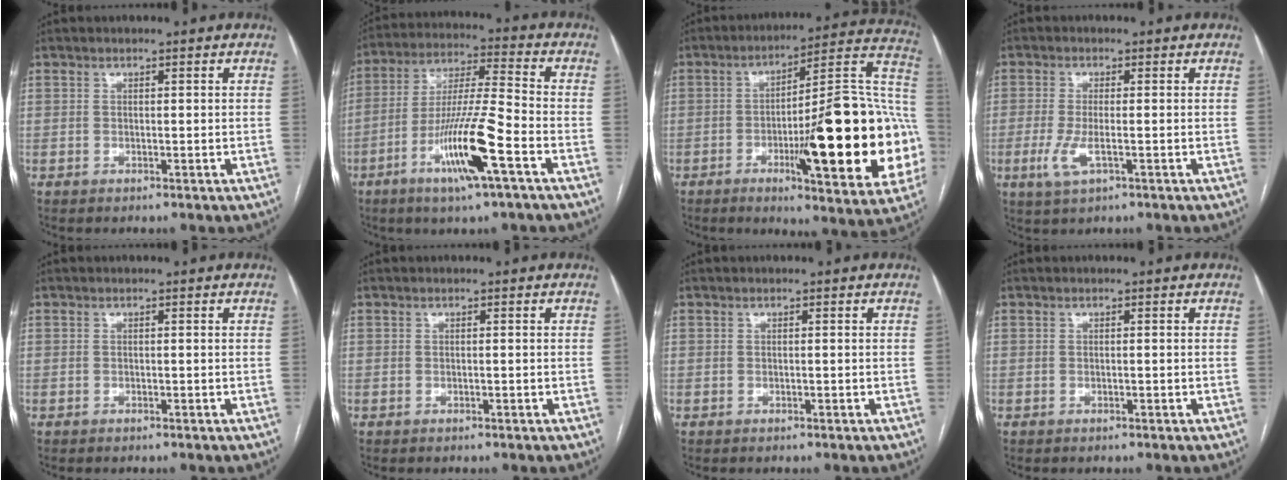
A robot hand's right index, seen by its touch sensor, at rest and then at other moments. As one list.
[{"total": 13.8, "force": [-6.2, 0.2, 12.3], "torque": [-0.241, -0.011, -0.114]}, {"total": 27.1, "force": [-5.6, 4.0, 26.2], "torque": [-0.296, 0.011, -0.075]}, {"total": 4.1, "force": [-1.3, 0.9, 3.8], "torque": [-0.088, -0.010, -0.023]}, {"total": 0.0}, {"total": 0.0}, {"total": 0.0}, {"total": 0.0}]